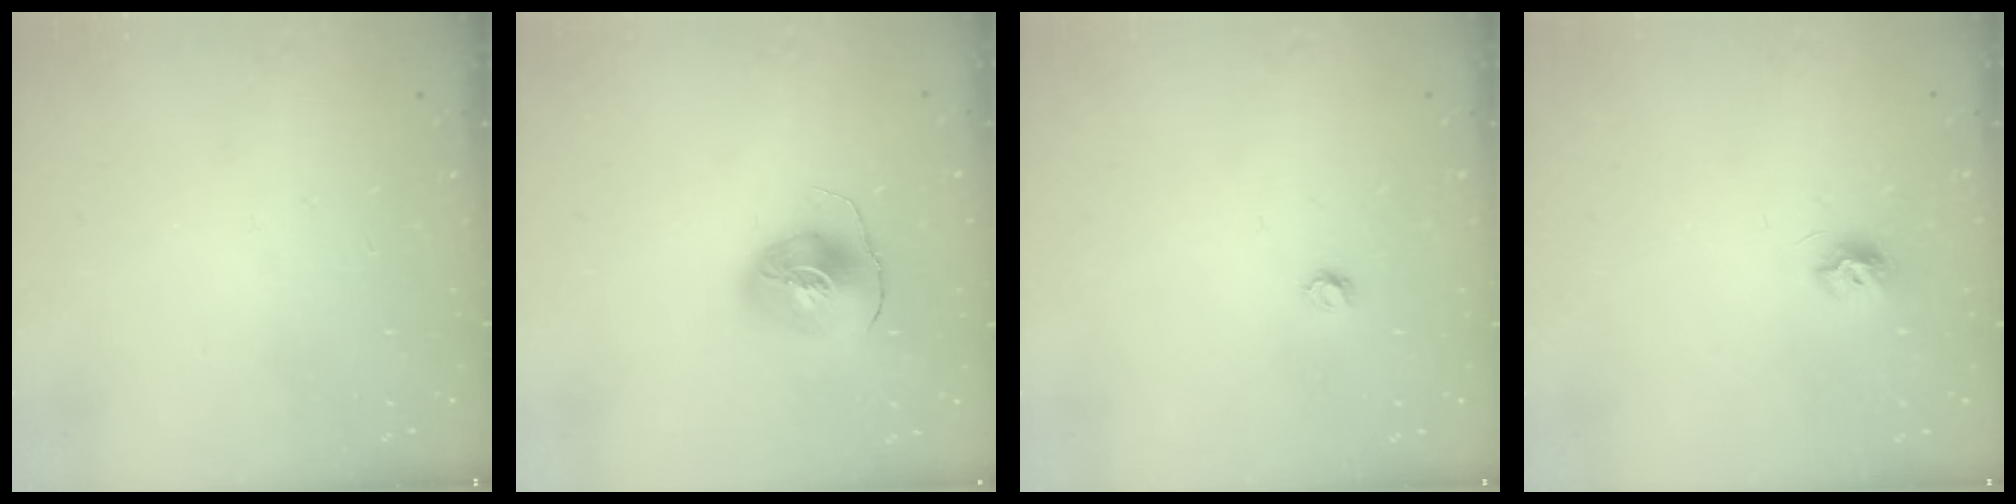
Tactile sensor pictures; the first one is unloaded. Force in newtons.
{"total": 8.3, "press": 8.2, "slide": 0.9}
{"total": 3.7, "press": 3.6, "slide": 0.4}
{"total": 7.1, "press": 7.0, "slide": 0.3}